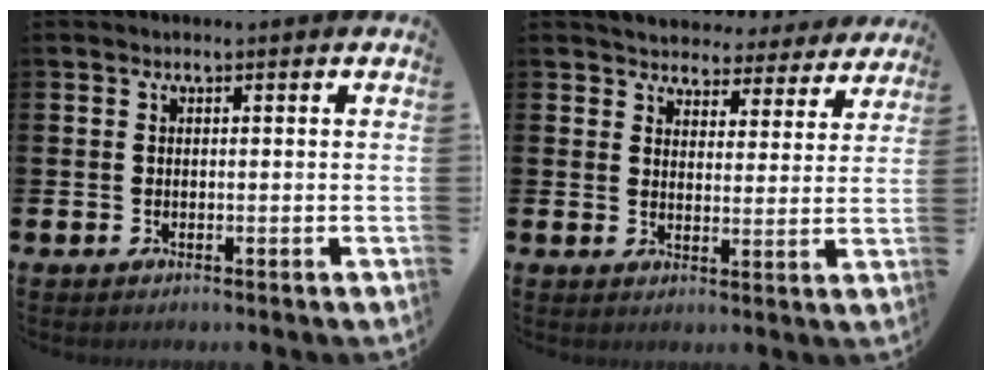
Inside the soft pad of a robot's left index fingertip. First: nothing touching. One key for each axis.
{"total": 4.3, "fx": 4.1, "fy": 1.2, "fz": 0.1, "tx": -0.011, "ty": -0.035, "tz": 0.068}